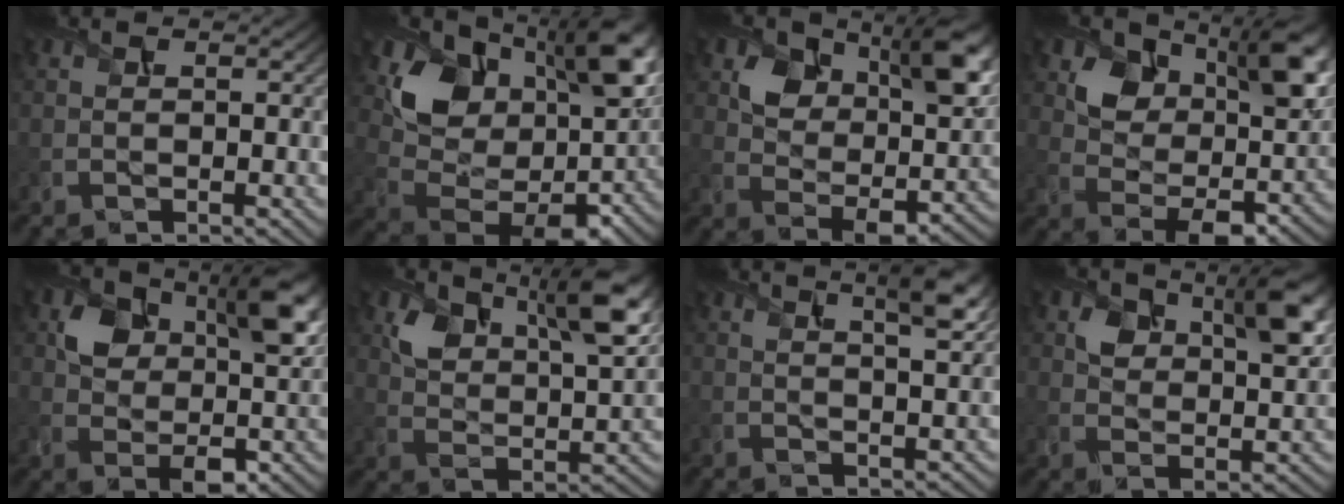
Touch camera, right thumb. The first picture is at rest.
{"total": 16.1, "force": [5.9, 10.7, 10.5], "torque": [-0.183, -0.003, 0.122]}
{"total": 10.4, "force": [4.5, 6.5, 6.7], "torque": [-0.118, -0.020, 0.082]}
{"total": 11.6, "force": [5.3, 7.2, 7.3], "torque": [-0.125, -0.015, 0.095]}
{"total": 9.3, "force": [2.9, 6.1, 6.3], "torque": [-0.107, -0.016, 0.055]}
{"total": 10.0, "force": [5.1, 5.2, 6.9], "torque": [-0.128, -0.011, 0.095]}
{"total": 5.6, "force": [3.1, 1.2, 4.5], "torque": [-0.068, 0.008, 0.051]}
{"total": 7.9, "force": [3.7, 4.6, 5.2], "torque": [-0.087, -0.015, 0.065]}